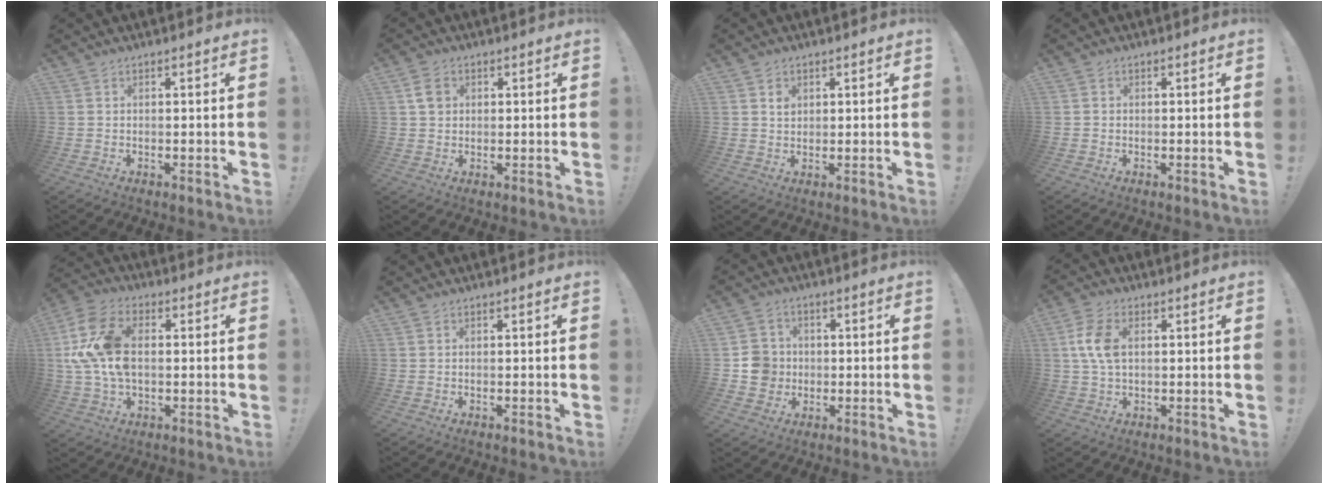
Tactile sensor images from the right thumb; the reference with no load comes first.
{"total": 4.3, "force": [1.4, 3.6, 2.1], "torque": [-0.022, -0.001, 0.025]}
{"total": 2.2, "force": [1.0, 1.8, 0.7], "torque": [0.005, -0.006, 0.014]}
{"total": 0.6, "force": [-0.3, 0.6, 0.0], "torque": [-0.003, 0.003, -0.004]}
{"total": 16.4, "force": [1.0, 10.7, 12.4], "torque": [-0.245, 0.006, 0.020]}
{"total": 0.0}
{"total": 8.4, "force": [-0.5, 8.0, 2.4], "torque": [-0.037, 0.010, -0.004]}
{"total": 9.0, "force": [1.5, 5.8, 6.7], "torque": [-0.131, 0.004, 0.027]}